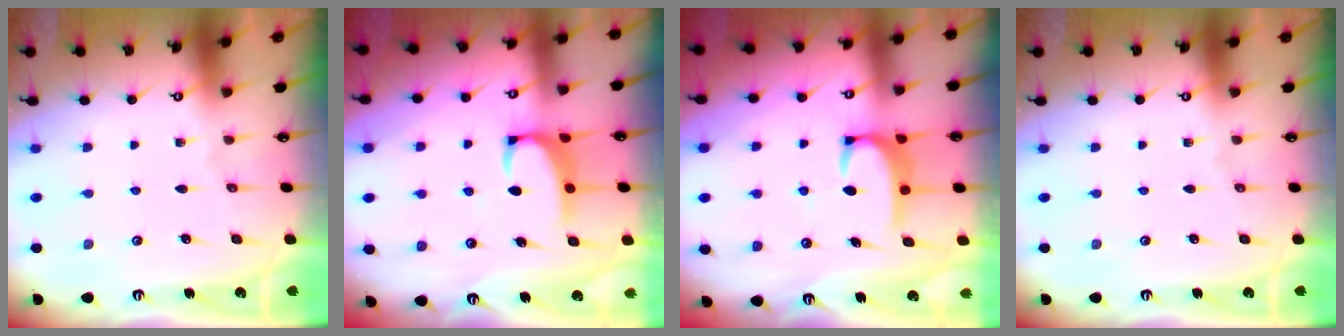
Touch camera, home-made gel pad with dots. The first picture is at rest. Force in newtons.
{"total": 2.5, "press": 2.4, "slide": 0.8}
{"total": 3.6, "press": 3.6, "slide": 0.5}
{"total": 0.0}